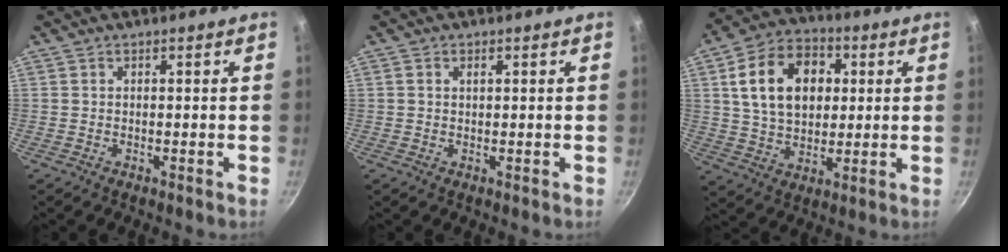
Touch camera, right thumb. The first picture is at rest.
{"total": 1.1, "force": [0.4, 0.7, 0.7], "torque": [-0.007, 0.004, 0.006]}
{"total": 16.8, "force": [3.7, 11.8, 11.4], "torque": [-0.166, 0.009, 0.057]}